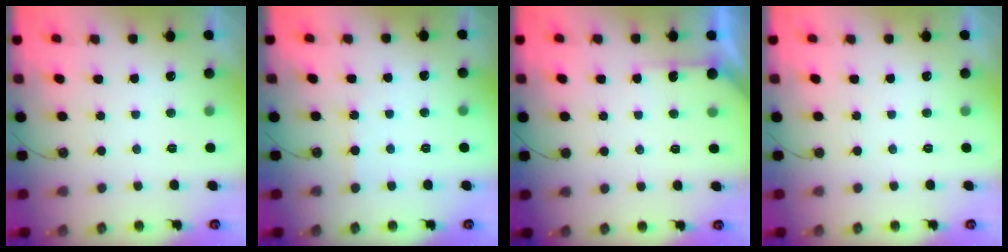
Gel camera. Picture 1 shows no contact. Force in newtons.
{"total": 2.5, "press": 2.4, "slide": 0.5}
{"total": 4.3, "press": 4.3, "slide": 0.5}
{"total": 0.0}